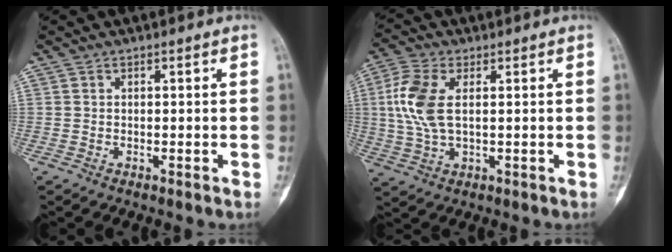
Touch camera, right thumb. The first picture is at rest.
{"total": 9.3, "force": [1.4, 4.8, 7.8], "torque": [-0.188, 0.004, 0.027]}